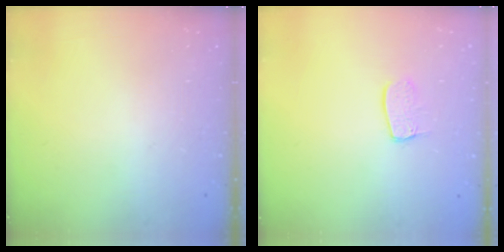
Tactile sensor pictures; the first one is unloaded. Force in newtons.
{"total": 6.9, "press": 6.9, "slide": 0.2}